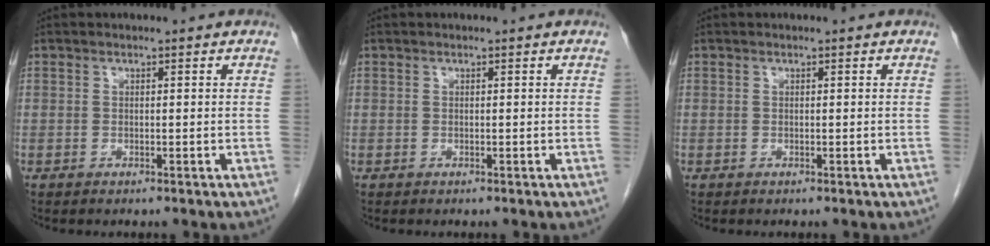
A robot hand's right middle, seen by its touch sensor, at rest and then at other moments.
{"total": 0.0}
{"total": 0.0}